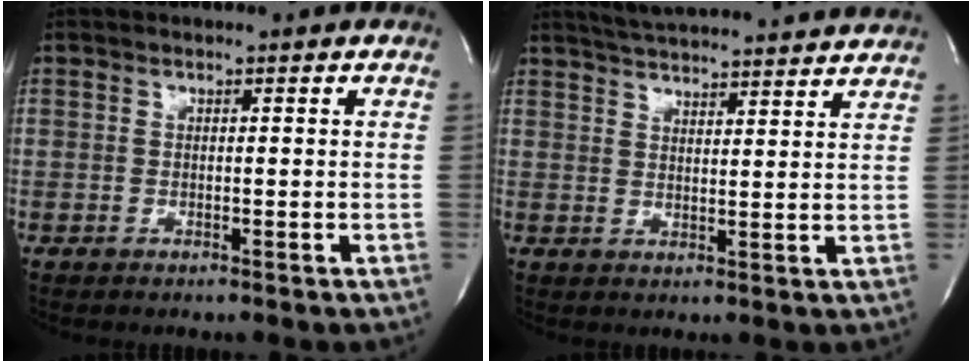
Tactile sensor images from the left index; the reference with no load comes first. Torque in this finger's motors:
{"motor_torque": [-0.21, -0.22, 0.19, 0.06]}